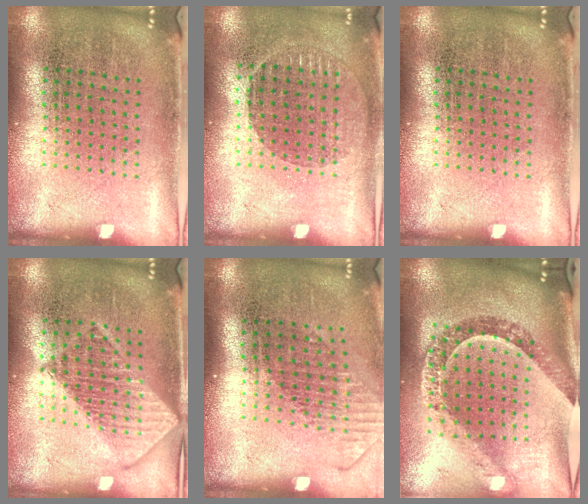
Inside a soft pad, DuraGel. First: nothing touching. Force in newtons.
{"total": 0.9, "press": 0.8, "slide": 0.4}
{"total": 0.0}
{"total": 2.0, "press": 1.9, "slide": 0.2}
{"total": 1.5, "press": 1.1, "slide": 0.9}
{"total": 1.7, "press": 1.5, "slide": 0.9}